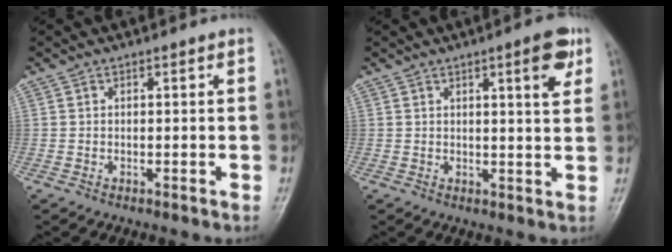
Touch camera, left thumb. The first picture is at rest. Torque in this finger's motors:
{"motor_torque": [-0.14, 0.11, 0.42, 0.07, 0.12]}